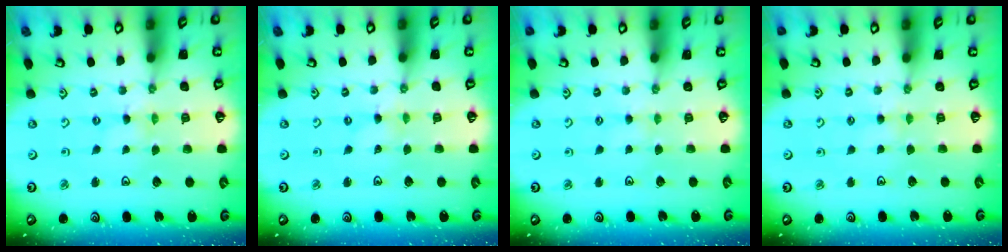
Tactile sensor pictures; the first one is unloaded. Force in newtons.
{"total": 0.0}
{"total": 1.7, "press": 1.7, "slide": 0.4}
{"total": 2.8, "press": 2.8, "slide": 0.3}